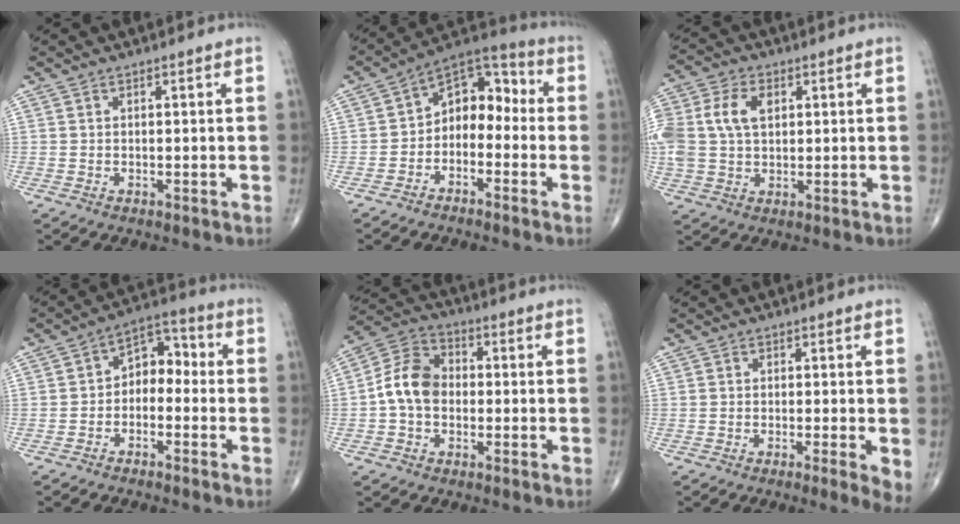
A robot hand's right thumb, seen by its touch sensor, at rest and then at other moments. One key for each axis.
{"total": 10.0, "fx": -1.9, "fy": 7.0, "fz": 7.0, "tx": -0.068, "ty": 0.055, "tz": -0.053}
{"total": 14.0, "fx": 3.0, "fy": 9.7, "fz": 9.7, "tx": -0.239, "ty": 0.015, "tz": 0.057}
{"total": 7.1, "fx": -1.4, "fy": 5.0, "fz": 4.9, "tx": -0.045, "ty": 0.043, "tz": -0.041}
{"total": 9.2, "fx": -0.9, "fy": 6.9, "fz": 6.0, "tx": -0.100, "ty": 0.031, "tz": -0.031}
{"total": 4.0, "fx": -1.2, "fy": 0.4, "fz": 3.8, "tx": -0.066, "ty": -0.012, "tz": -0.024}